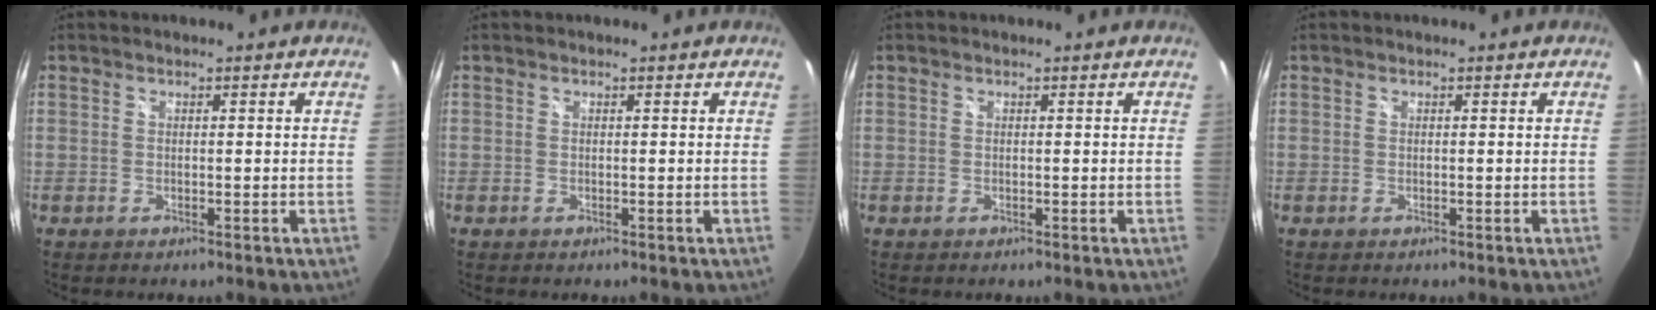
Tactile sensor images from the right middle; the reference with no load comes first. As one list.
[{"total": 0.0}, {"total": 0.0}, {"total": 0.0}]